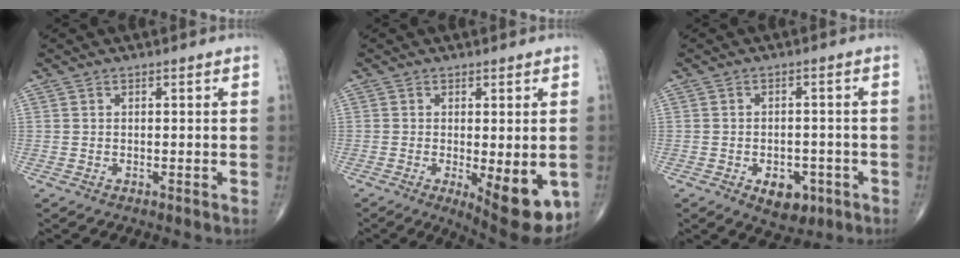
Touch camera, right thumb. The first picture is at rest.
{"total": 11.5, "force": [-3.2, 3.9, 10.3], "torque": [-0.124, -0.022, -0.034]}
{"total": 6.4, "force": [-2.7, 4.0, 4.1], "torque": [-0.036, 0.012, -0.030]}